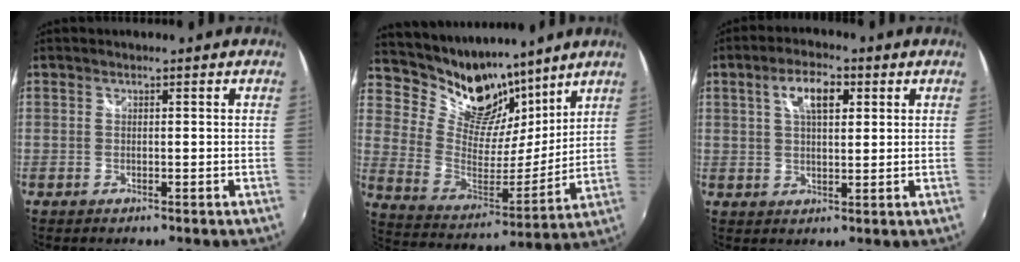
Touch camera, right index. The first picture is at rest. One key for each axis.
{"total": 18.6, "fx": 14.2, "fy": 9.1, "fz": 7.8, "tx": -0.171, "ty": 0.002, "tz": 0.261}
{"total": 6.8, "fx": 2.5, "fy": 3.0, "fz": 5.6, "tx": -0.098, "ty": 0.014, "tz": 0.043}